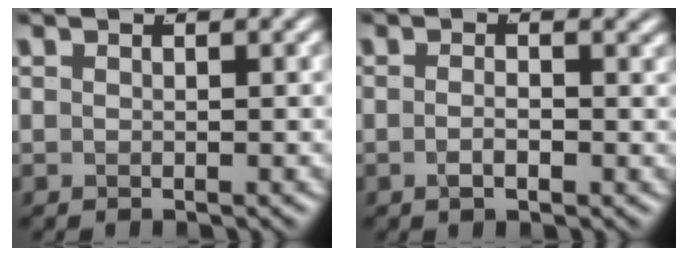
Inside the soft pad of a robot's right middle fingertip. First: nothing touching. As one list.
[{"total": 1.5, "force": [-0.7, 0.4, 1.3], "torque": [-0.024, -0.007, -0.012]}]